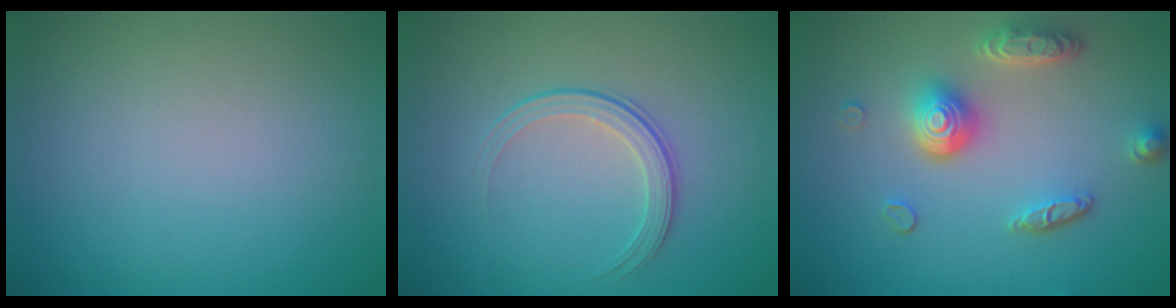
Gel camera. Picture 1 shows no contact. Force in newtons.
{"total": 2.1, "press": 1.5, "slide": 1.5}
{"total": 4.9, "press": 3.7, "slide": 3.2}